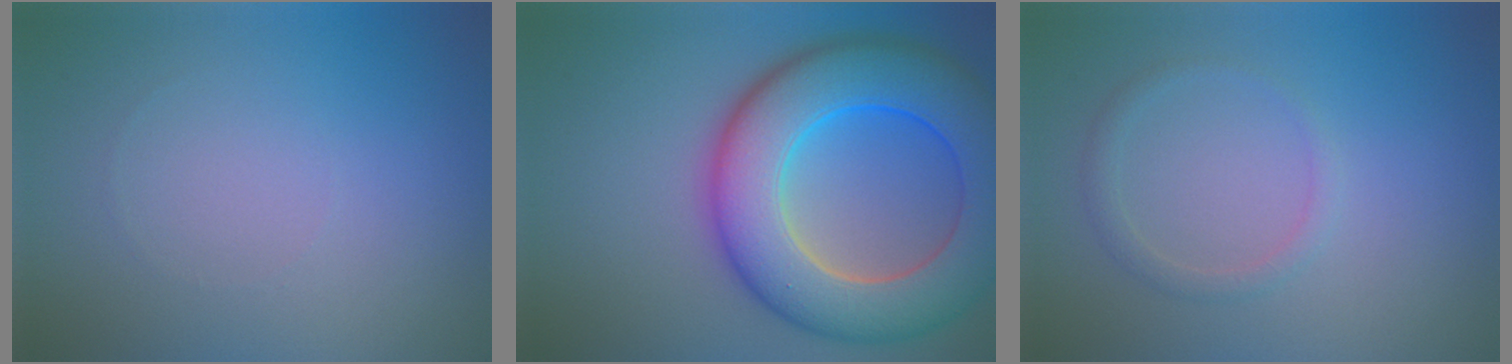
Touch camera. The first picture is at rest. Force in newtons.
{"total": 11.7, "press": 11.7, "slide": 0.5}
{"total": 1.4, "press": 1.4, "slide": 0.1}